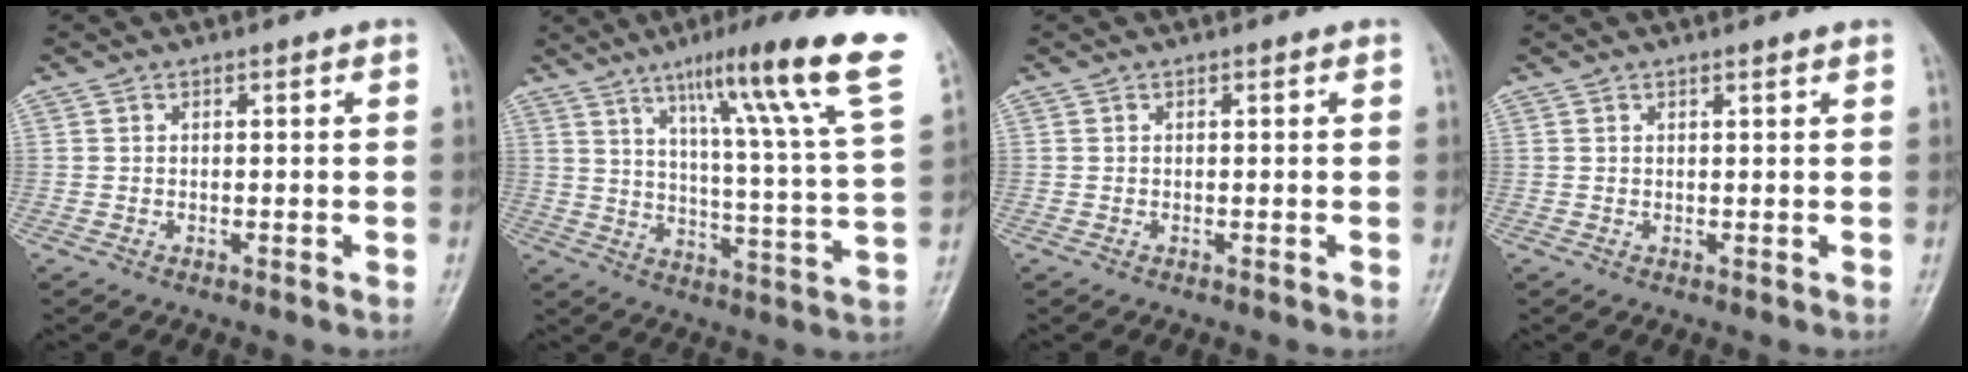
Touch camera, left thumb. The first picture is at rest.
{"total": 22.5, "force": [13.2, 1.4, 18.2], "torque": [-0.246, -0.045, 0.185]}
{"total": 0.0}
{"total": 0.7, "force": [0.6, -0.1, 0.4], "torque": [-0.012, -0.003, 0.011]}